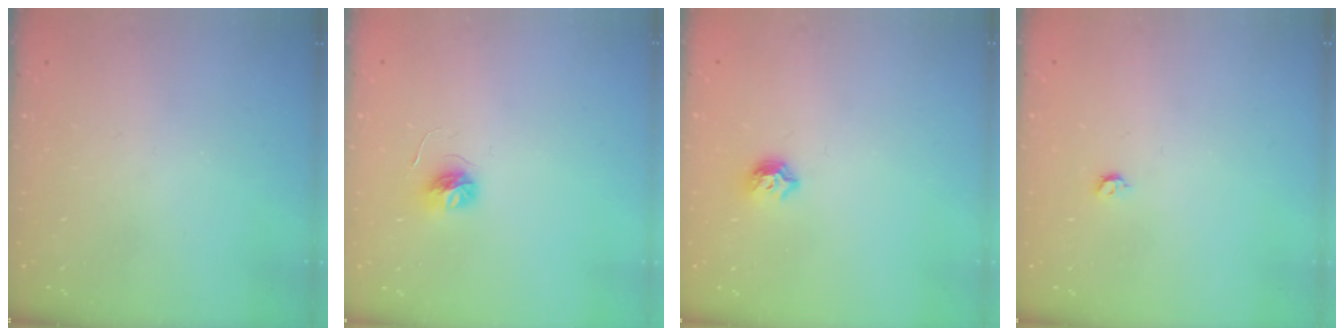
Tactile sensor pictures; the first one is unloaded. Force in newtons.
{"total": 5.2, "press": 5.2, "slide": 0.6}
{"total": 6.0, "press": 5.9, "slide": 0.8}
{"total": 3.4, "press": 3.4, "slide": 0.6}